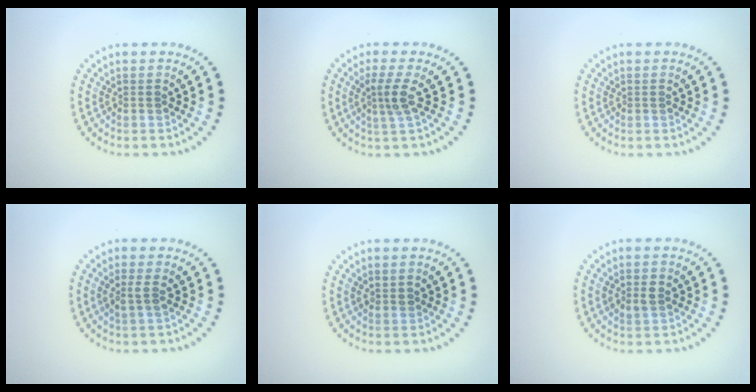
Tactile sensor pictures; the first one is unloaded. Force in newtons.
{"total": 2.4, "press": 1.8, "slide": 1.6}
{"total": 0.0}
{"total": 1.7, "press": 1.6, "slide": 0.6}
{"total": 0.8, "press": 0.8, "slide": 0.1}
{"total": 1.7, "press": 1.7, "slide": 0.2}